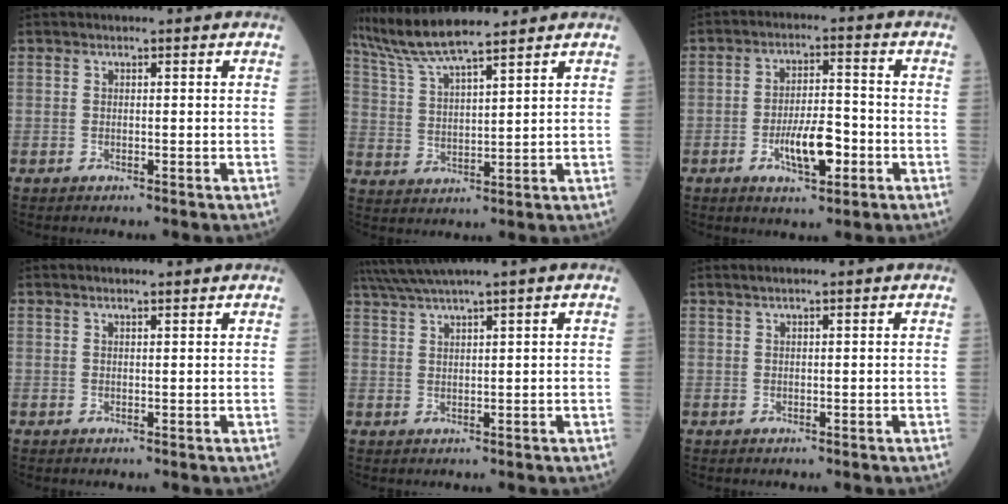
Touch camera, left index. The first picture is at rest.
{"total": 10.0, "force": [8.8, 0.1, 4.8], "torque": [-0.103, 0.019, 0.166]}
{"total": 7.5, "force": [-2.8, 2.4, 6.5], "torque": [-0.120, -0.001, -0.049]}
{"total": 1.9, "force": [1.8, 0.0, 0.7], "torque": [-0.009, 0.010, 0.024]}
{"total": 5.1, "force": [4.1, -1.4, 2.6], "torque": [-0.062, 0.016, 0.087]}
{"total": 1.0, "force": [0.8, -0.2, 0.6], "torque": [-0.014, 0.008, 0.019]}